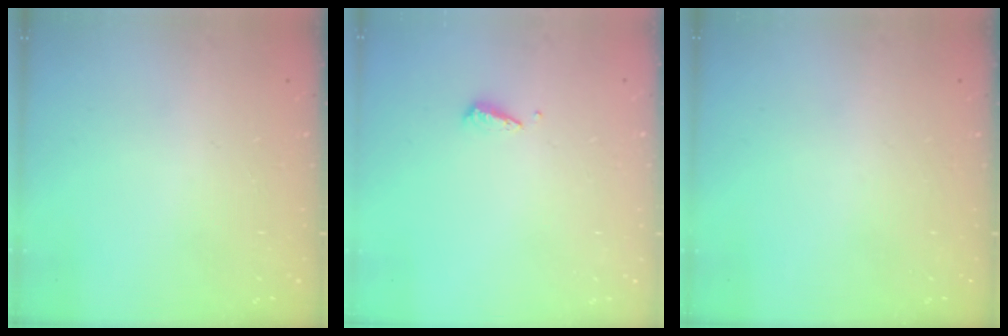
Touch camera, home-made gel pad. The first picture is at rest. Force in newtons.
{"total": 2.9, "press": 2.9, "slide": 0.4}
{"total": 0.0}